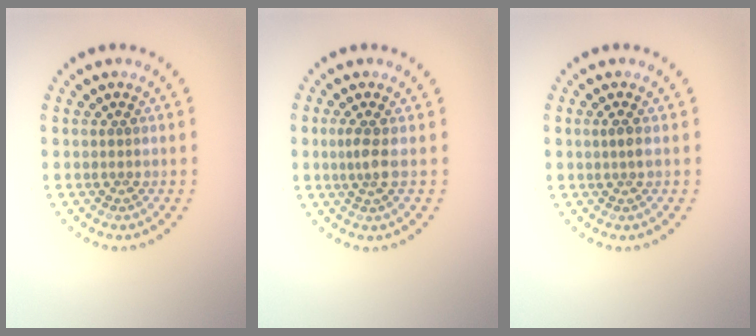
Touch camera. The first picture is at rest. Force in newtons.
{"total": 1.7, "press": 1.3, "slide": 1.1}
{"total": 0.9, "press": 0.8, "slide": 0.4}